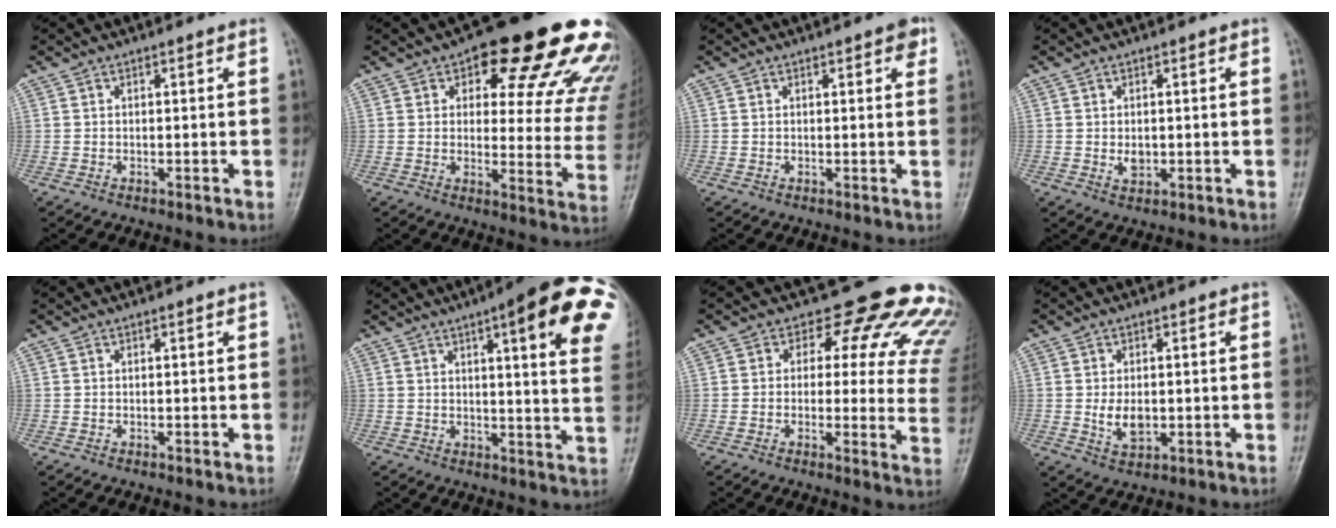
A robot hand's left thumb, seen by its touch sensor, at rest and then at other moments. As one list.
[{"total": 22.9, "force": [14.2, 9.2, 15.5], "torque": [-0.142, -0.049, 0.168]}, {"total": 2.8, "force": [1.4, 1.1, 2.1], "torque": [-0.016, -0.001, 0.012]}, {"total": 2.2, "force": [0.0, 1.7, 1.5], "torque": [-0.015, -0.003, 0.003]}, {"total": 0.0}, {"total": 21.3, "force": [9.1, 4.5, 18.7], "torque": [-0.209, -0.020, 0.104]}, {"total": 17.9, "force": [13.7, 8.3, 7.9], "torque": [-0.037, -0.078, 0.127]}, {"total": 4.6, "force": [-0.2, 3.0, 3.5], "torque": [-0.051, -0.006, 0.002]}]